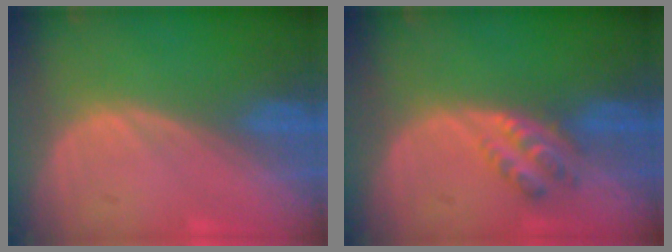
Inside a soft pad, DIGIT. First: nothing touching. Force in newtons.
{"total": 4.5, "press": 3.8, "slide": 2.5}